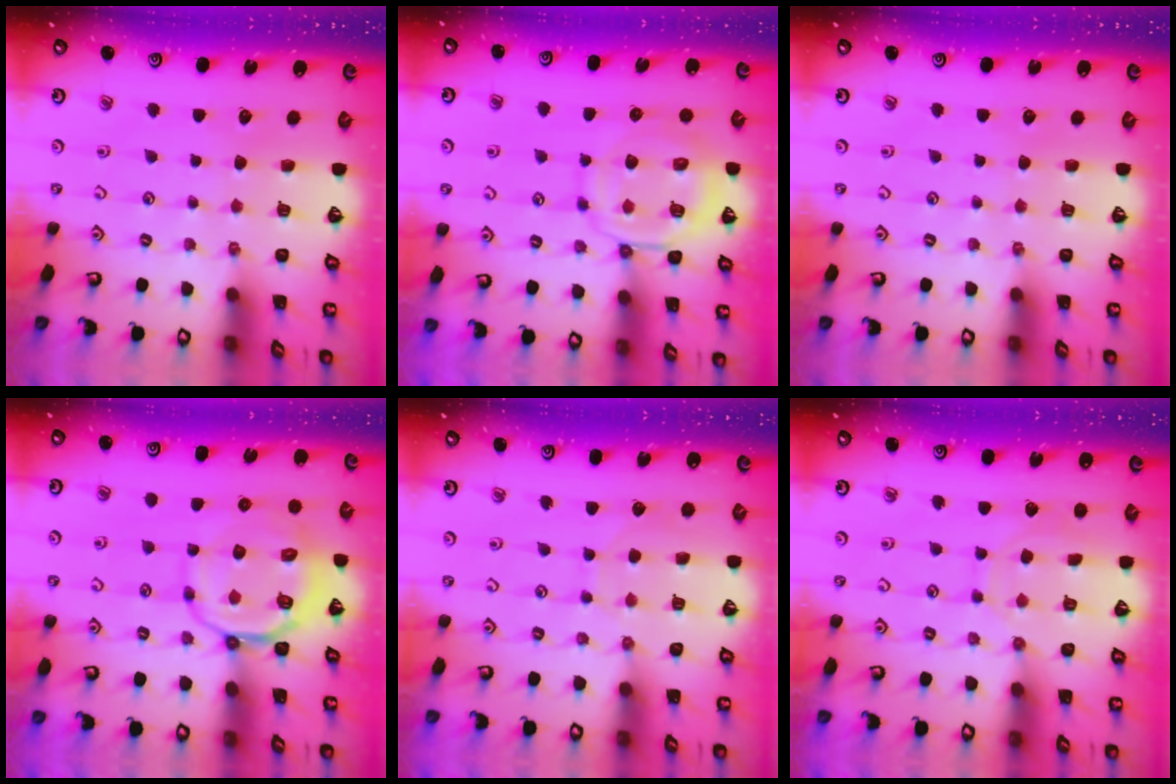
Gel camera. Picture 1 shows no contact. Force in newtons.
{"total": 11.0, "press": 10.9, "slide": 1.3}
{"total": 0.0}
{"total": 11.9, "press": 11.7, "slide": 2.4}
{"total": 5.1, "press": 5.0, "slide": 0.5}
{"total": 8.9, "press": 8.9, "slide": 0.6}